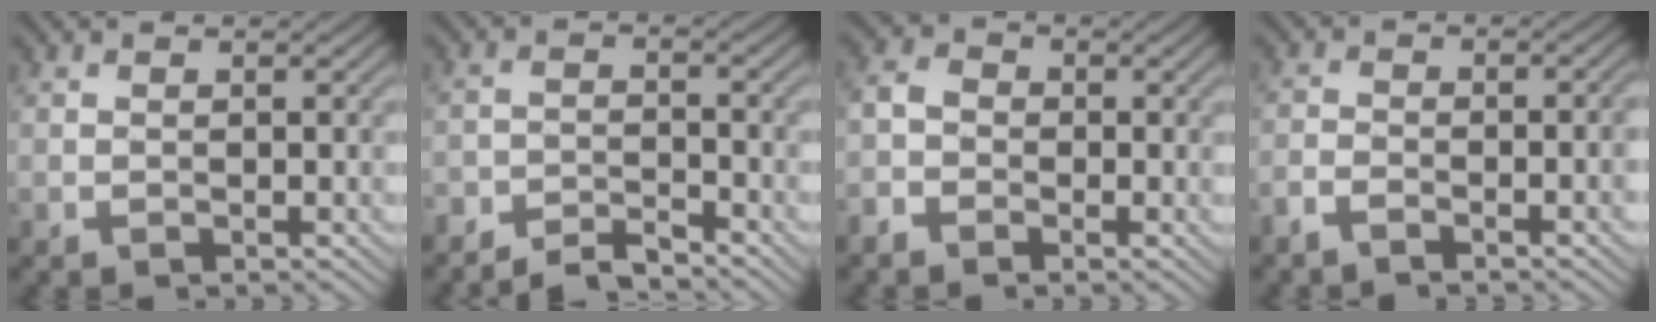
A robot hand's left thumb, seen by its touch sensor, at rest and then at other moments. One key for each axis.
{"total": 4.3, "fx": -4.0, "fy": 0.7, "fz": 1.3, "tx": -0.019, "ty": 0.004, "tz": -0.079}
{"total": 3.2, "fx": -1.8, "fy": 2.2, "fz": 1.4, "tx": -0.039, "ty": 0.002, "tz": -0.049}
{"total": 4.1, "fx": -2.7, "fy": 1.0, "fz": 3.0, "tx": -0.059, "ty": -0.003, "tz": -0.057}